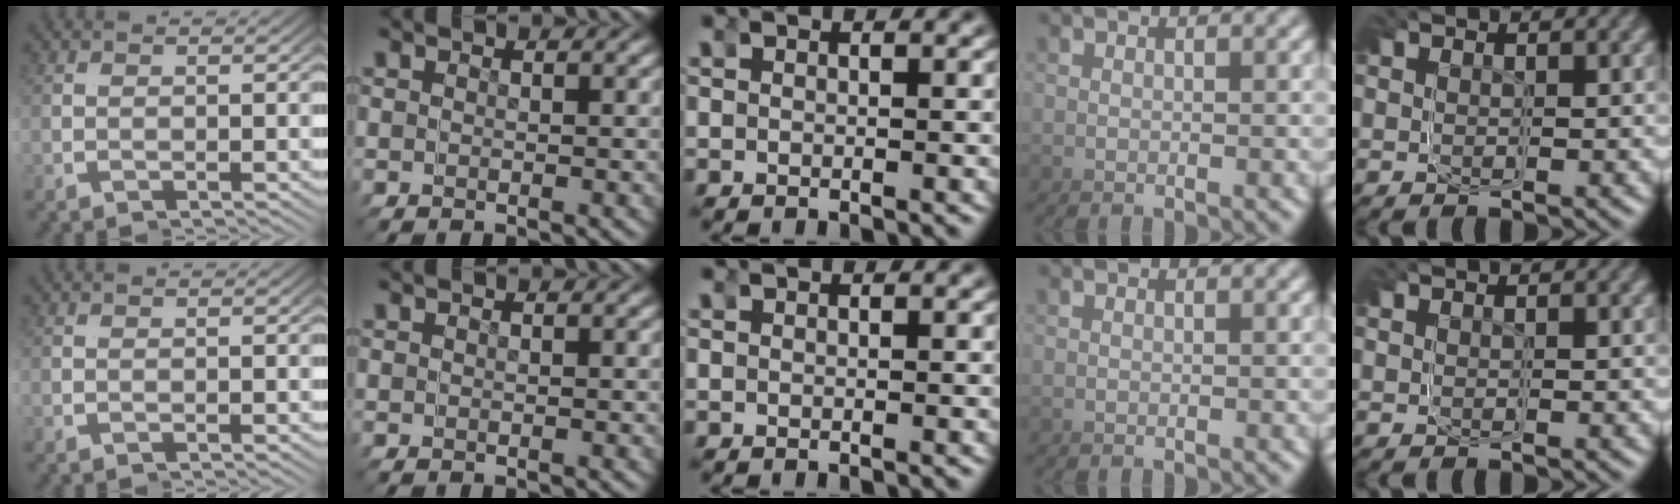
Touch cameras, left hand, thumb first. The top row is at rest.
{}